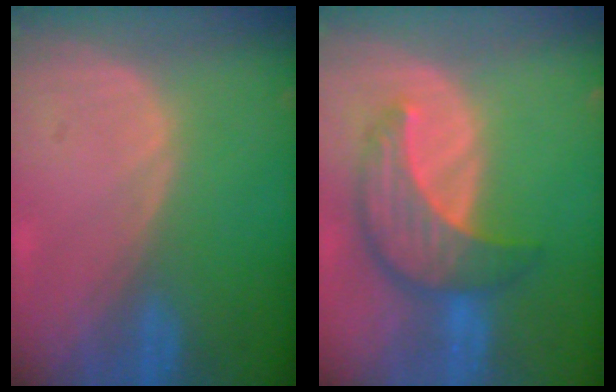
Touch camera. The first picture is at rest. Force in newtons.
{"total": 8.1, "press": 7.5, "slide": 3.1}